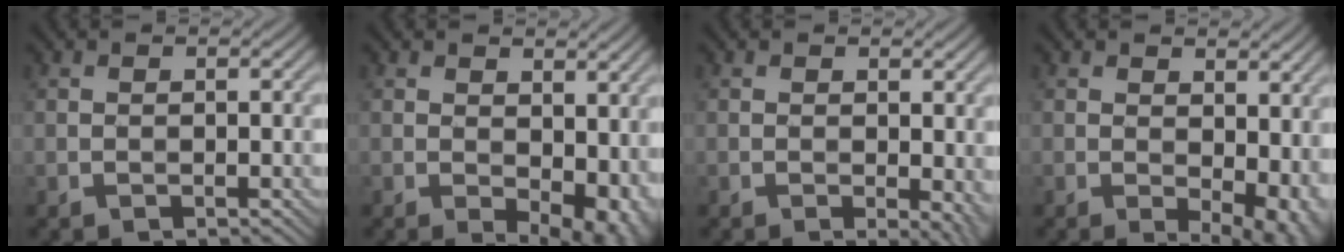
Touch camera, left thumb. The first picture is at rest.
{"total": 7.9, "force": [-0.2, 4.6, 6.5], "torque": [-0.077, -0.012, 0.010]}
{"total": 3.1, "force": [-0.2, 1.2, 2.8], "torque": [-0.033, -0.004, -0.002]}
{"total": 8.3, "force": [0.2, 4.7, 6.9], "torque": [-0.075, -0.009, 0.020]}